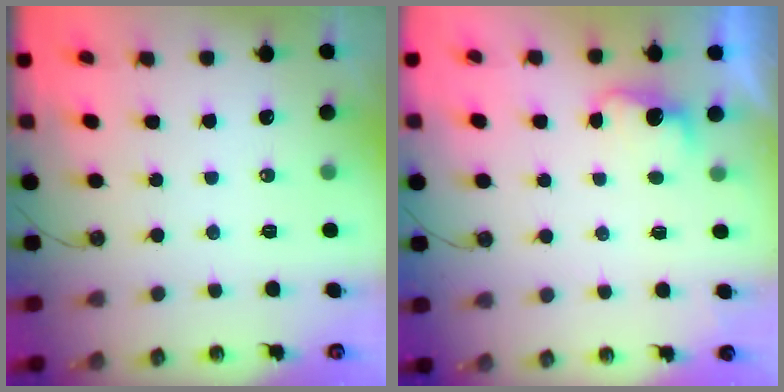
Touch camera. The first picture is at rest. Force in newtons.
{"total": 2.8, "press": 2.6, "slide": 1.0}